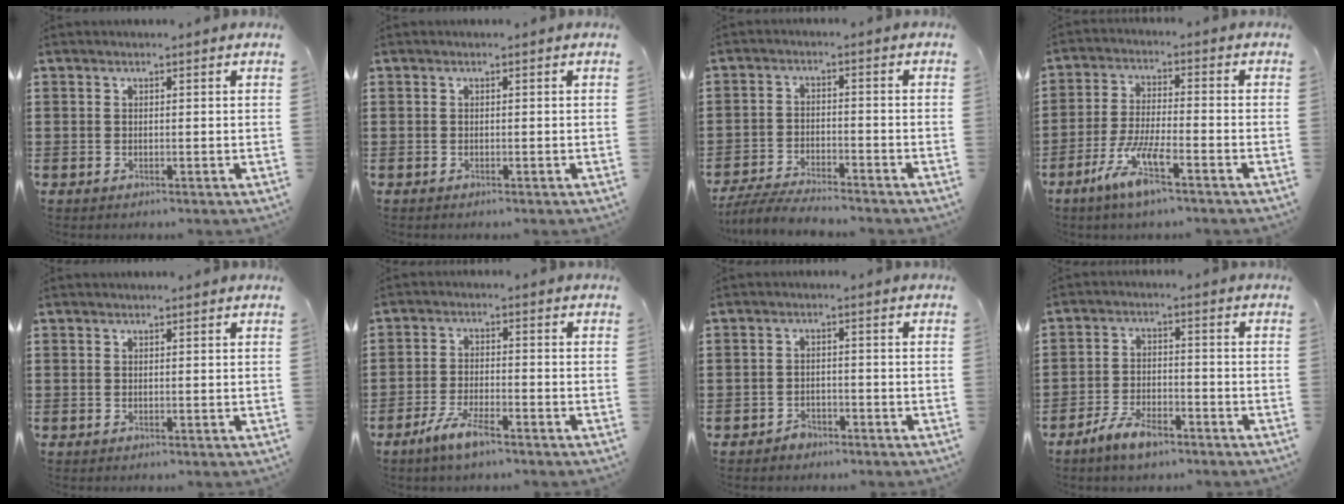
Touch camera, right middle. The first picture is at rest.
{"total": 0.0}
{"total": 5.0, "force": [-4.8, 0.5, 1.3], "torque": [-0.036, -0.005, -0.099]}
{"total": 7.2, "force": [-4.6, 0.9, 5.5], "torque": [-0.119, -0.010, -0.088]}
{"total": 0.0}
{"total": 5.1, "force": [-3.7, 1.1, 3.3], "torque": [-0.073, -0.003, -0.071]}
{"total": 2.1, "force": [-1.8, 1.0, 0.2], "torque": [-0.010, 0.002, -0.040]}
{"total": 5.5, "force": [-4.3, 1.9, 2.9], "torque": [-0.065, 0.004, -0.084]}